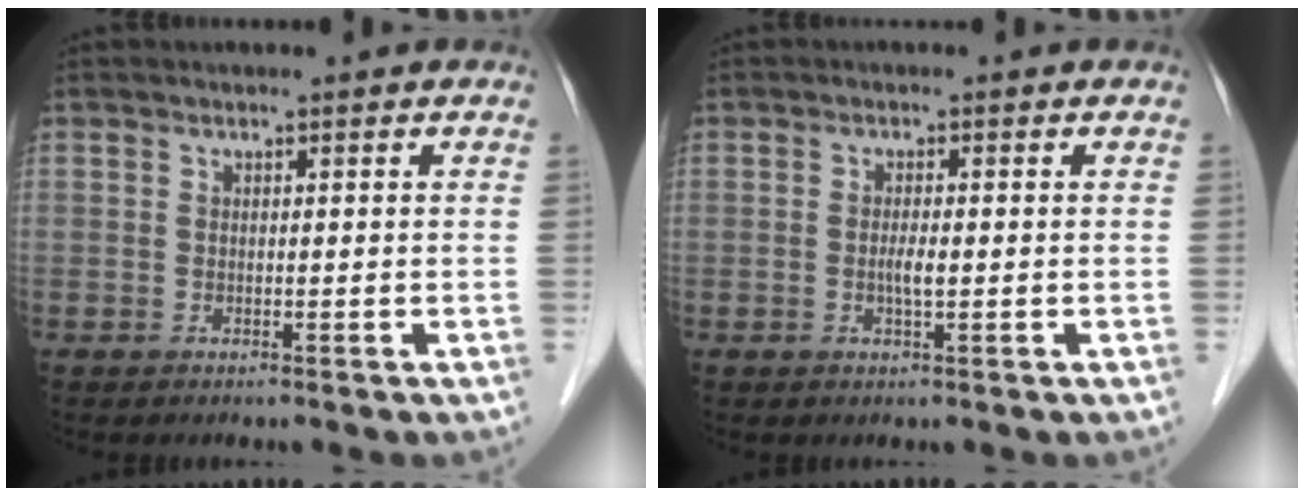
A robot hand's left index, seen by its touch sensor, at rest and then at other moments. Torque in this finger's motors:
{"motor_torque": [0.34, 0.20, 0.05, 0.02]}